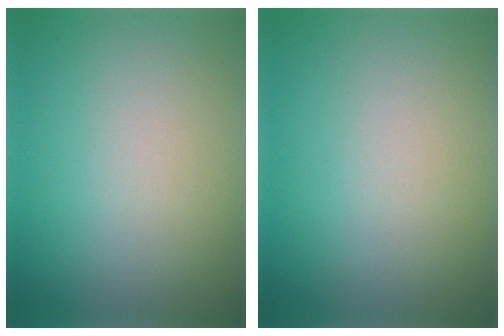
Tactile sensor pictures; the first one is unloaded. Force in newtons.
{"total": 0.0}